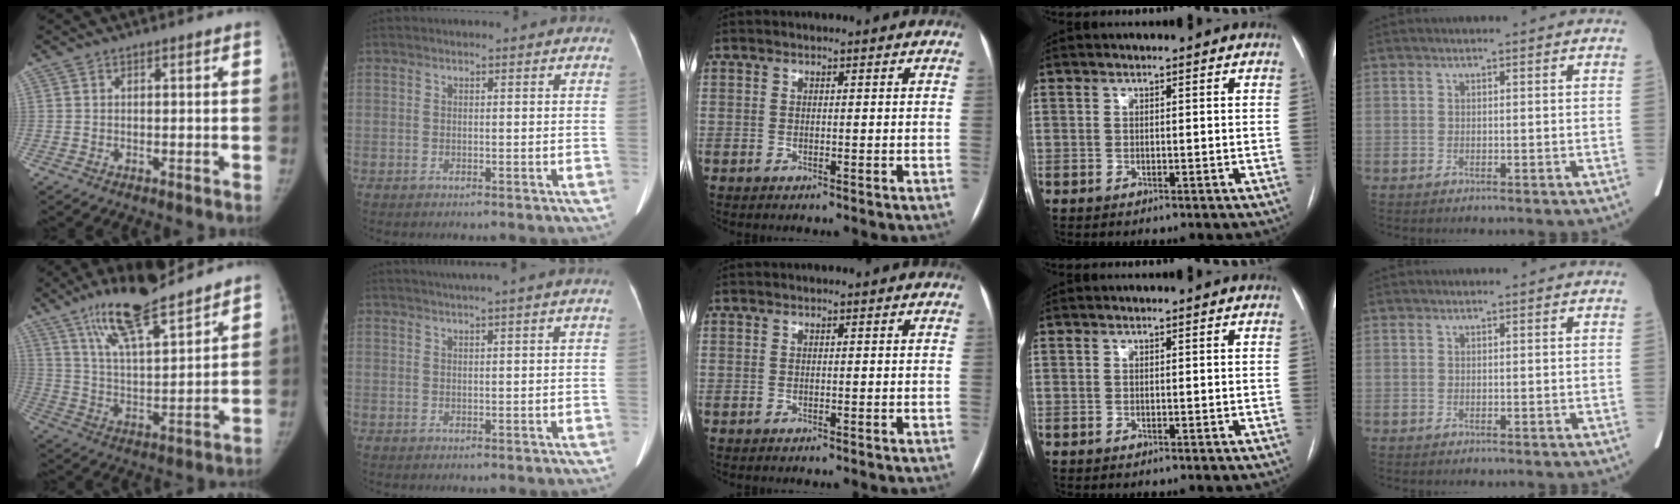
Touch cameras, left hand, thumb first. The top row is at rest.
{"thumb": {"total": 16.9, "force": [12.6, 4.0, 10.5], "torque": [-0.163, -0.061, 0.225]}, "index": {"total": 2.4, "force": [1.8, -0.8, 1.5], "torque": [-0.020, 0.006, 0.034]}}